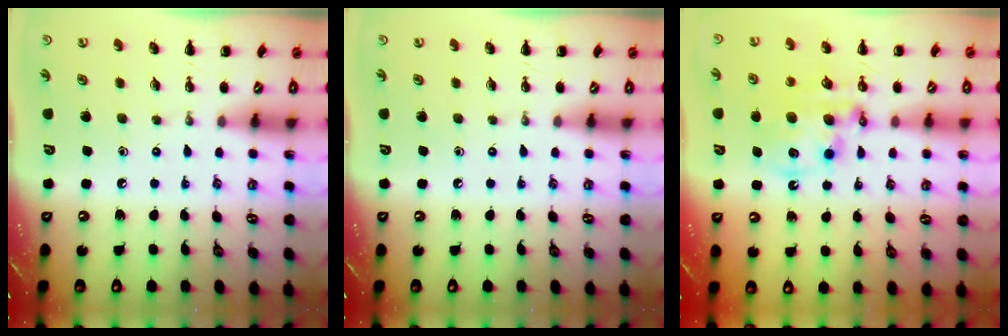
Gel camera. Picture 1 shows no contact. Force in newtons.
{"total": 0.0}
{"total": 11.2, "press": 10.9, "slide": 2.9}